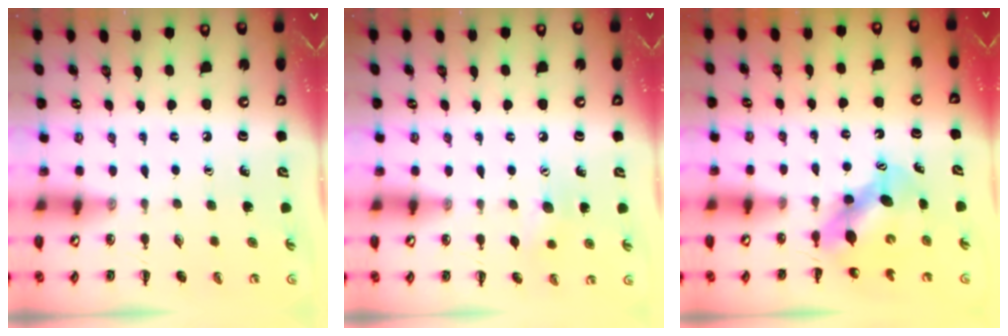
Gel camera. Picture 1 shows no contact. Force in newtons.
{"total": 8.9, "press": 8.8, "slide": 1.5}
{"total": 7.1, "press": 7.0, "slide": 1.4}